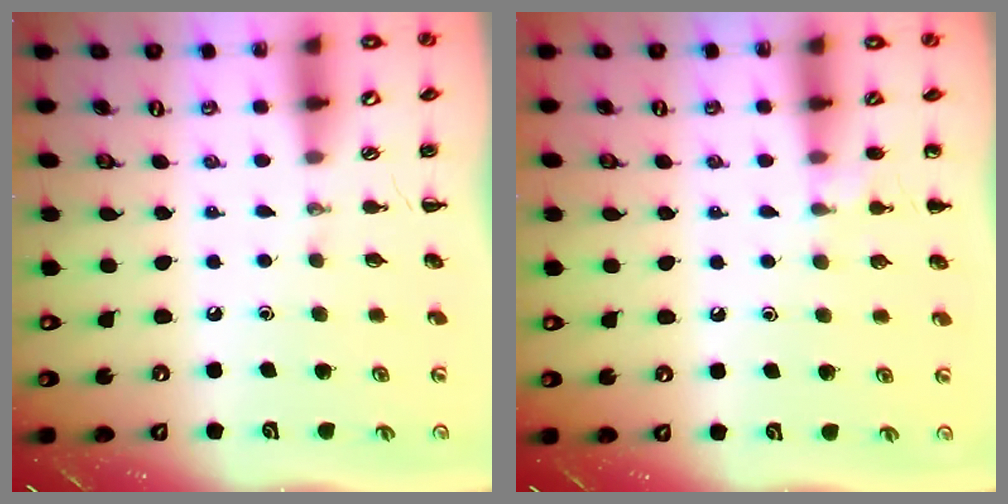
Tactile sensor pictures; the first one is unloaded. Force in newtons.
{"total": 6.6, "press": 6.3, "slide": 1.9}